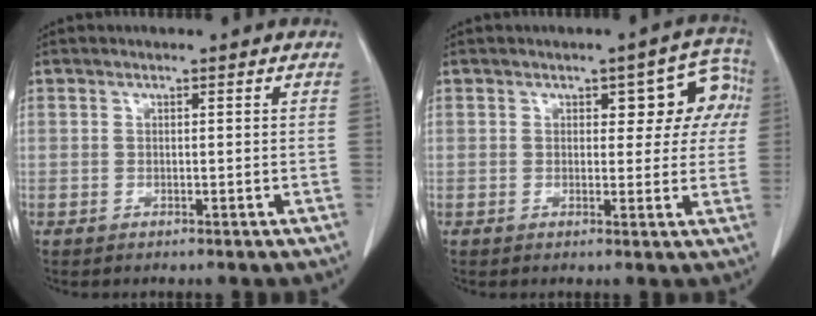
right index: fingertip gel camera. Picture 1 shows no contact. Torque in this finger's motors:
{"motor_torque": [0.14, 0.12, 0.09, 0.03]}